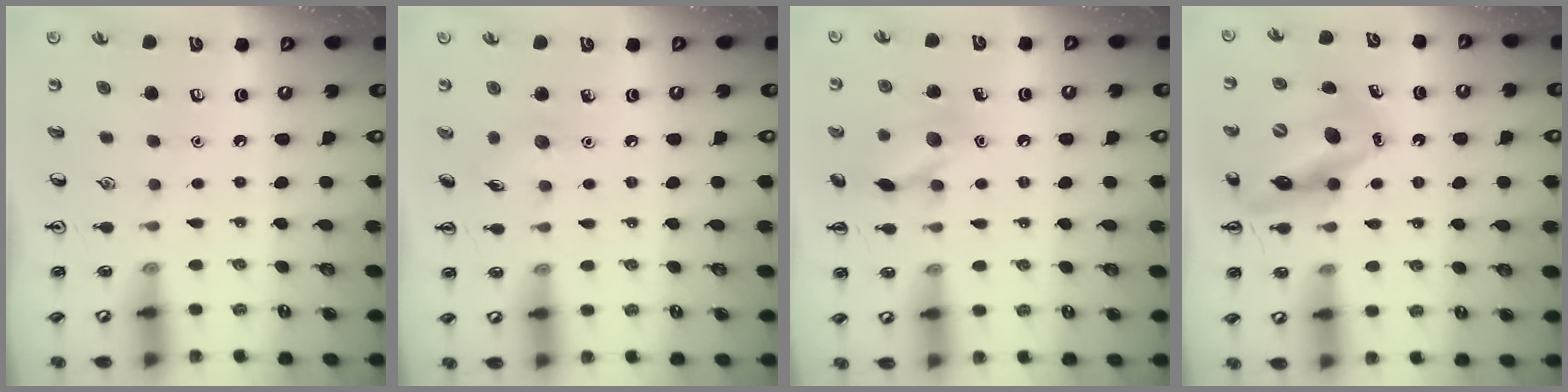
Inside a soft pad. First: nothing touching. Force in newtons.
{"total": 5.1, "press": 4.9, "slide": 1.5}
{"total": 12.0, "press": 12.0, "slide": 0.7}
{"total": 14.2, "press": 13.6, "slide": 4.3}